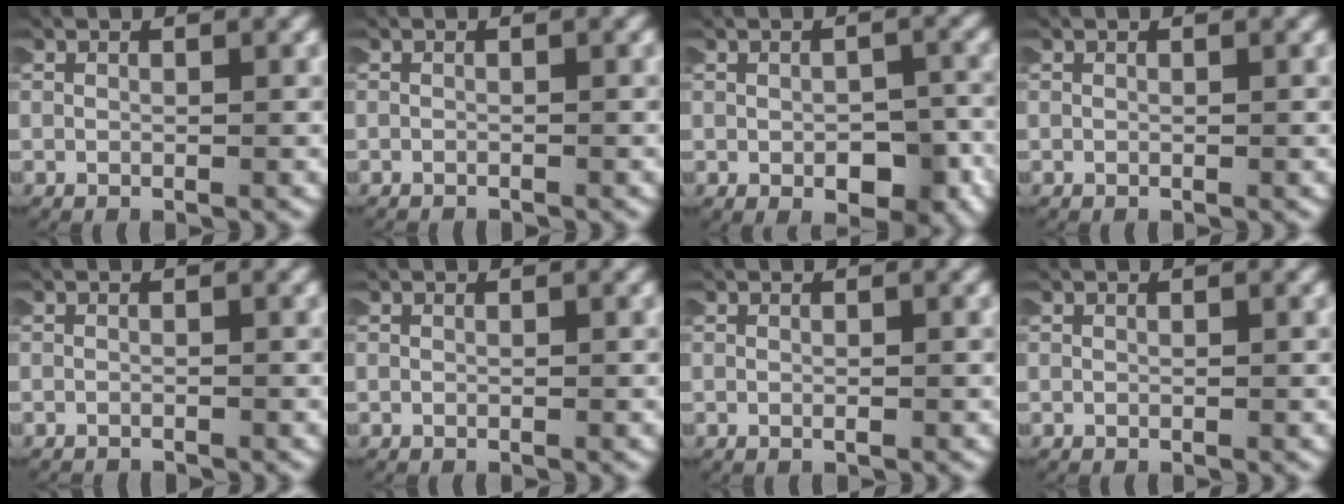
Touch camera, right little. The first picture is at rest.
{"total": 0.8, "force": [-0.7, 0.0, -0.2], "torque": [-0.004, -0.004, -0.008]}
{"total": 3.4, "force": [-2.1, 1.6, 2.2], "torque": [-0.023, -0.001, -0.032]}
{"total": 0.0}
{"total": 1.1, "force": [-1.0, 0.0, -0.2], "torque": [-0.006, -0.007, -0.013]}
{"total": 0.0}
{"total": 0.0}
{"total": 0.0}